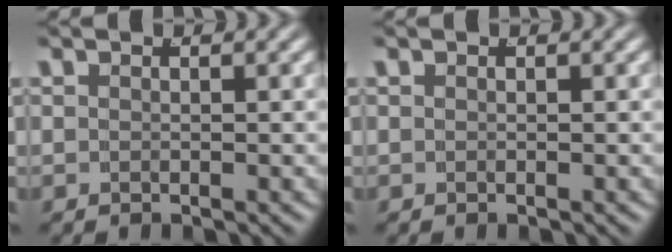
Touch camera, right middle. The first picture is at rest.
{"total": 0.0}